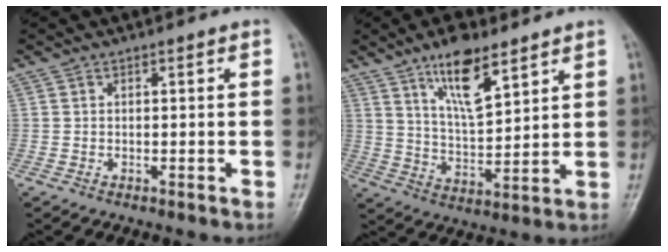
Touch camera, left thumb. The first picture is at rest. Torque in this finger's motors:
{"motor_torque": [1.36, 0.01, 1.44, -0.94, 0.46]}